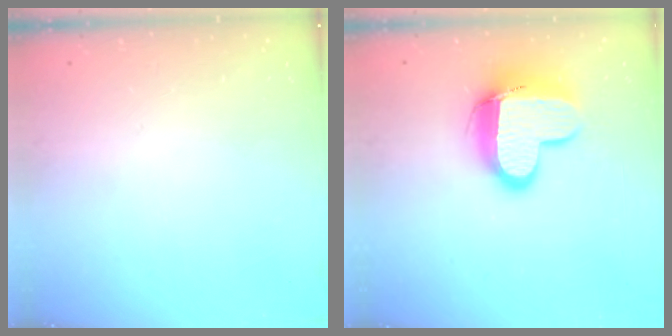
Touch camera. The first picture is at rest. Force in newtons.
{"total": 15.6, "press": 15.5, "slide": 1.5}